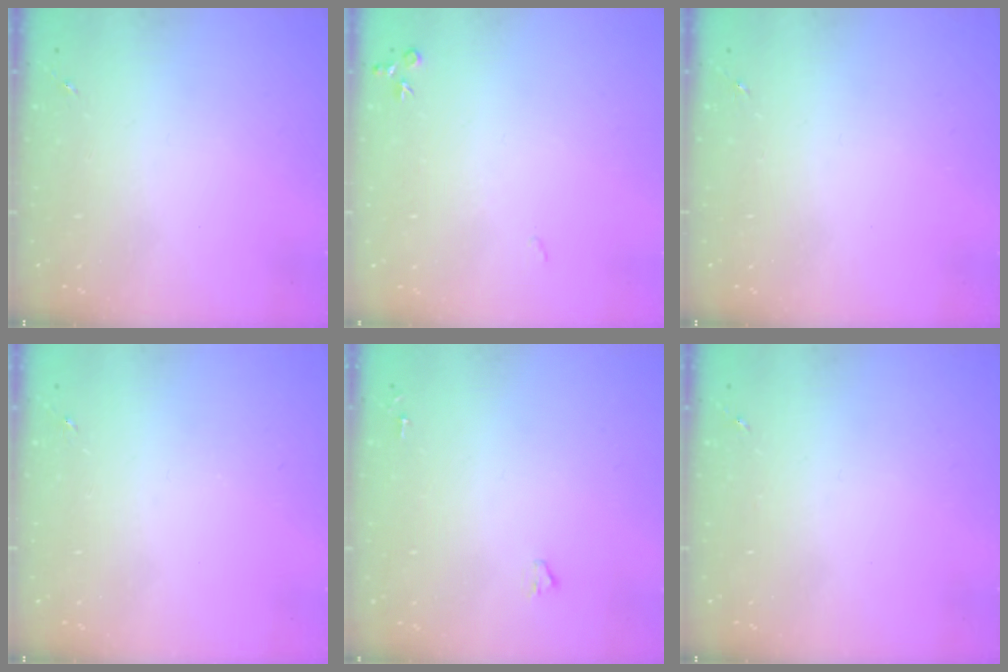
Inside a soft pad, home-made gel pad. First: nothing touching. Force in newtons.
{"total": 5.2, "press": 5.2, "slide": 0.7}
{"total": 0.0}
{"total": 0.0}
{"total": 0.9, "press": 0.9, "slide": 0.1}
{"total": 0.0}